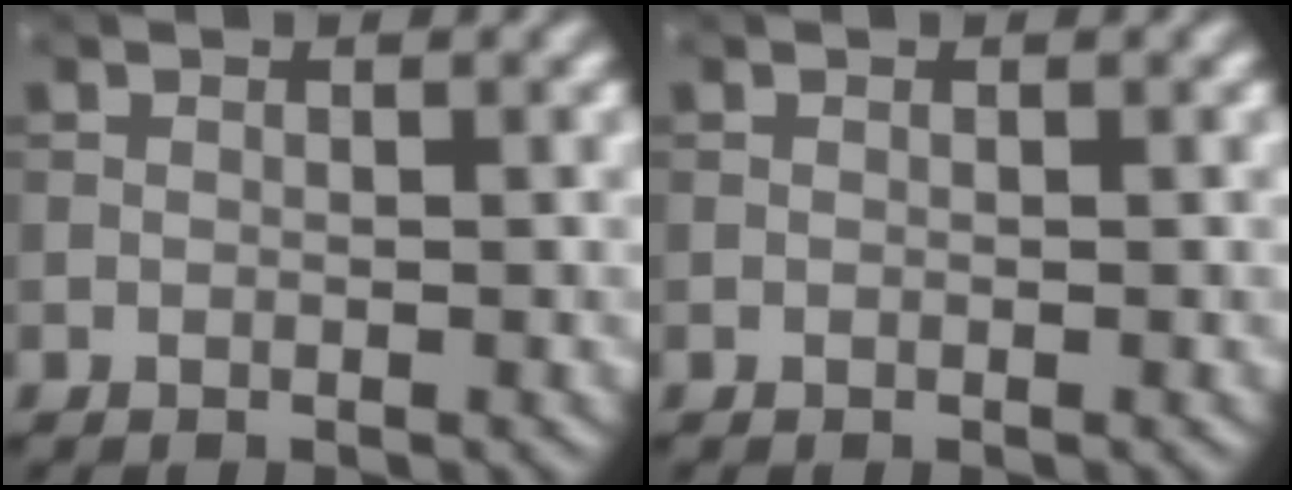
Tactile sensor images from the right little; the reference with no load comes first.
{"total": 0.0}